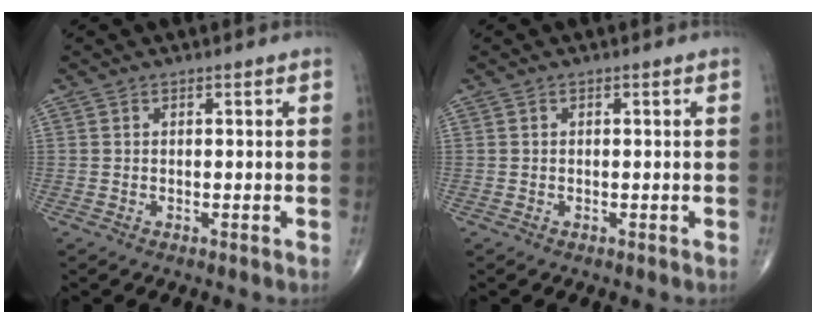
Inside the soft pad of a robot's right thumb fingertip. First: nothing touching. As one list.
[{"total": 0.0}]